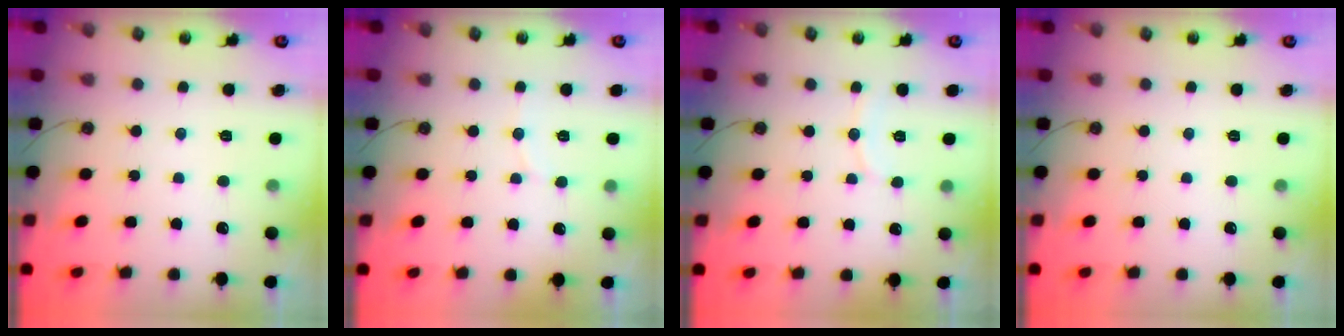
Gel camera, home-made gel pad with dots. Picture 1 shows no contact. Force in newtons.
{"total": 2.9, "press": 2.9, "slide": 0.3}
{"total": 5.4, "press": 5.4, "slide": 0.6}
{"total": 0.0}